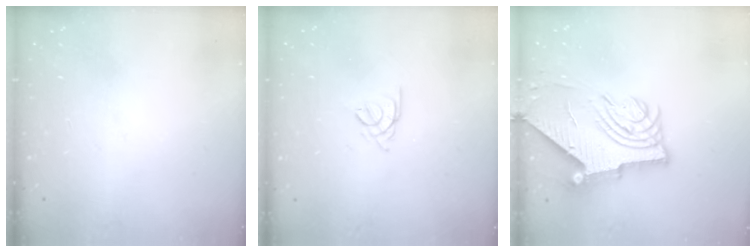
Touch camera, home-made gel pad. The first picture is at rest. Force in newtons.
{"total": 3.4, "press": 3.3, "slide": 0.6}
{"total": 10.9, "press": 10.8, "slide": 1.2}